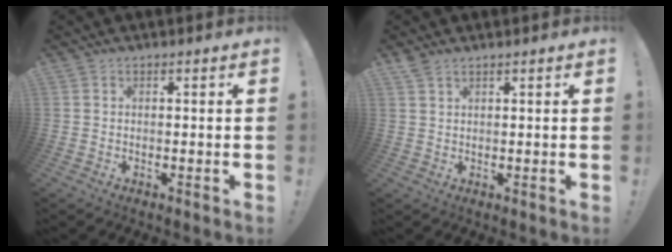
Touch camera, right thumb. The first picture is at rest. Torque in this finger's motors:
{"motor_torque": [-0.24, -0.25, 0.20, 0.18, 0.12]}